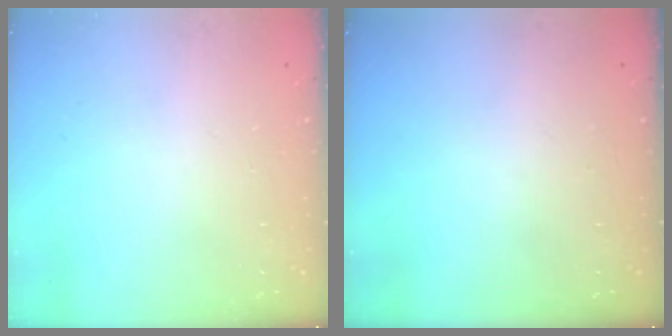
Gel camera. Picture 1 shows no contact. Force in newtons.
{"total": 0.0}